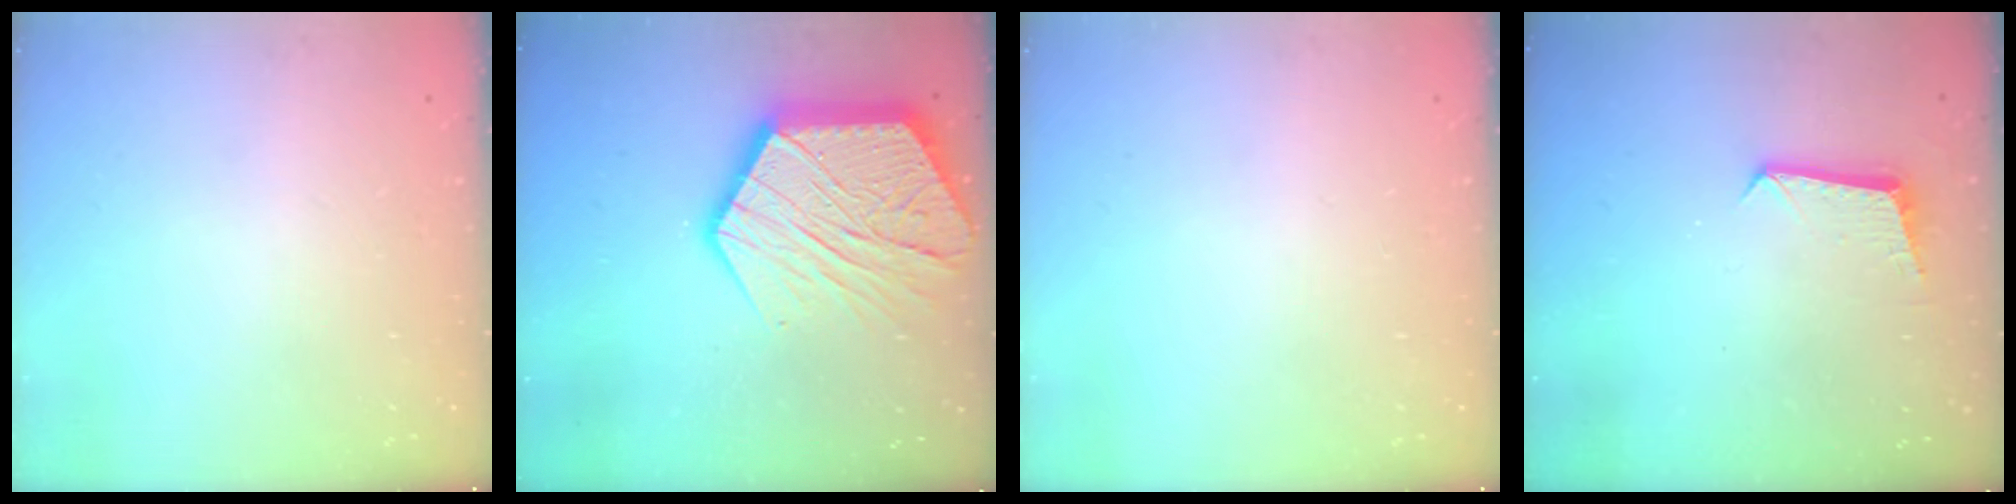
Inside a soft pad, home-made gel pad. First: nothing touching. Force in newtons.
{"total": 23.5, "press": 23.4, "slide": 2.1}
{"total": 0.0}
{"total": 7.1, "press": 7.1, "slide": 0.5}